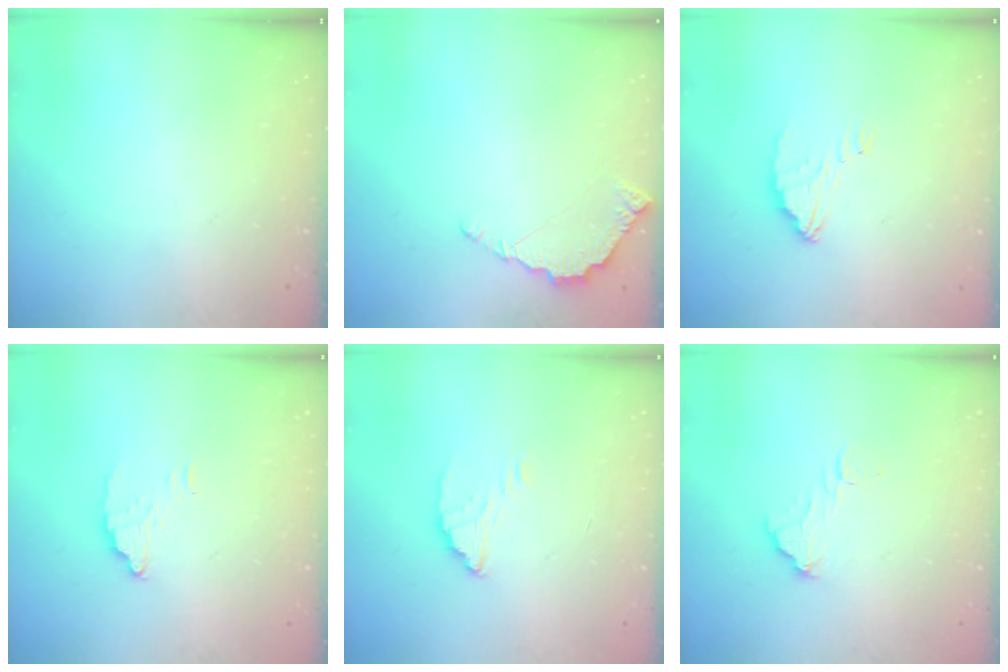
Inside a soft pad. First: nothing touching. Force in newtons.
{"total": 4.1, "press": 4.1, "slide": 0.3}
{"total": 2.9, "press": 2.9, "slide": 0.2}
{"total": 3.6, "press": 3.6, "slide": 0.2}
{"total": 2.6, "press": 2.5, "slide": 0.3}
{"total": 8.0, "press": 8.0, "slide": 0.3}